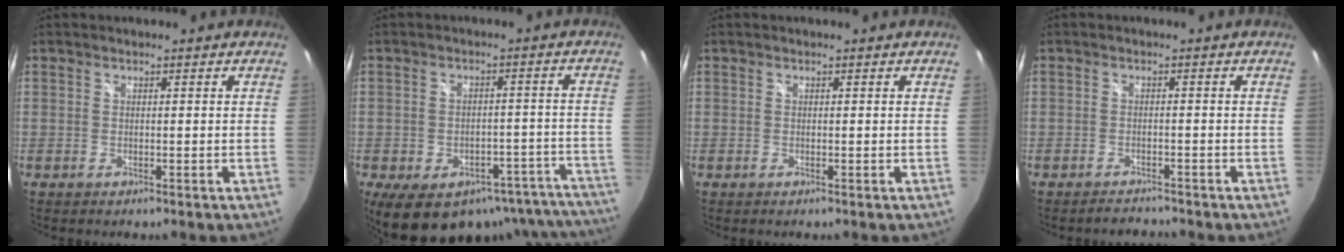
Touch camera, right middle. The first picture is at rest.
{"total": 22.8, "force": [-16.9, 11.0, 10.7], "torque": [-0.166, 0.007, -0.185]}
{"total": 0.0}
{"total": 2.6, "force": [-2.5, 0.6, 0.3], "torque": [-0.011, -0.004, -0.038]}